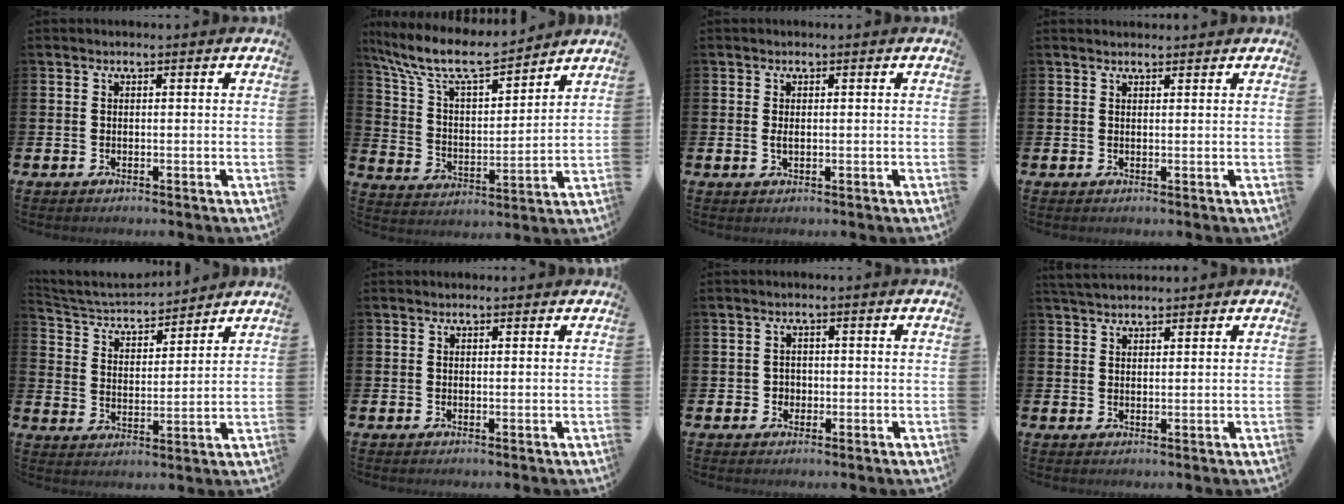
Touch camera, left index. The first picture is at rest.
{"total": 10.1, "force": [9.0, 2.3, 4.1], "torque": [-0.119, -0.054, 0.158]}
{"total": 1.0, "force": [0.0, 0.5, 0.8], "torque": [-0.017, 0.004, -0.001]}
{"total": 1.0, "force": [1.0, 0.2, 0.1], "torque": [0.005, -0.001, 0.017]}
{"total": 4.7, "force": [4.5, 1.2, 0.6], "torque": [-0.041, -0.035, 0.075]}
{"total": 0.0}
{"total": 1.5, "force": [-0.2, 1.5, 0.3], "torque": [0.000, 0.004, -0.009]}
{"total": 2.8, "force": [2.7, 0.6, 0.6], "torque": [-0.017, -0.006, 0.050]}